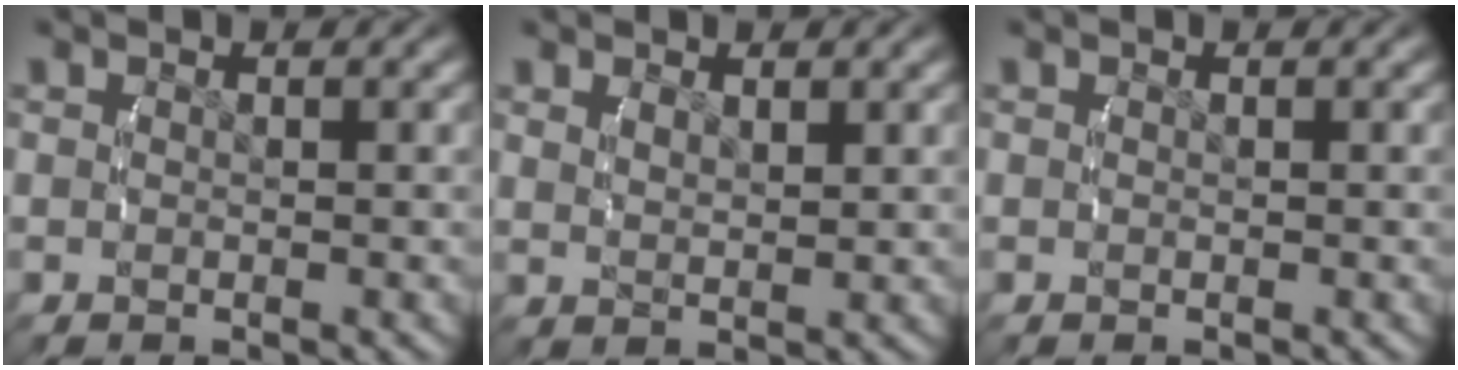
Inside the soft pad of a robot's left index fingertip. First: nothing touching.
{"total": 1.4, "force": [1.2, -0.2, 0.7], "torque": [-0.010, -0.004, 0.029]}
{"total": 0.0}